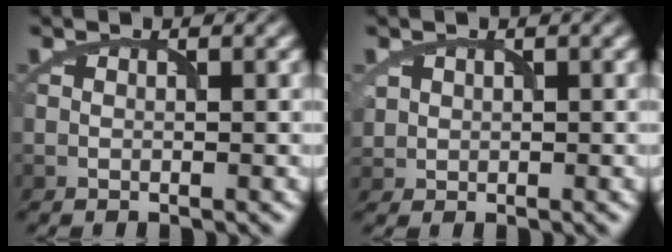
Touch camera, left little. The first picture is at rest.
{"total": 1.0, "force": [0.5, 0.9, -0.2], "torque": [0.008, -0.002, 0.016]}